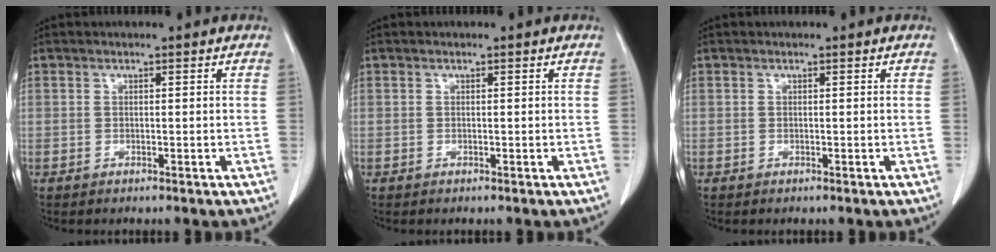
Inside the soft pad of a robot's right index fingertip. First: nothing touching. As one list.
[{"total": 0.0}, {"total": 0.0}]